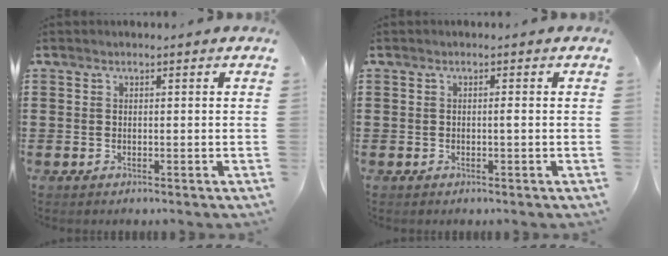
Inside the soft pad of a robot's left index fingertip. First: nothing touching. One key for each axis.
{"total": 0.6, "fx": 0.0, "fy": 0.0, "fz": 0.6, "tx": -0.012, "ty": -0.003, "tz": 0.000}